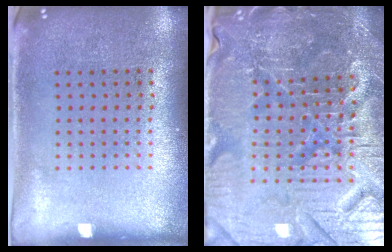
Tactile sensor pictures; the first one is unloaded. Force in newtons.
{"total": 5.4, "press": 5.2, "slide": 1.6}